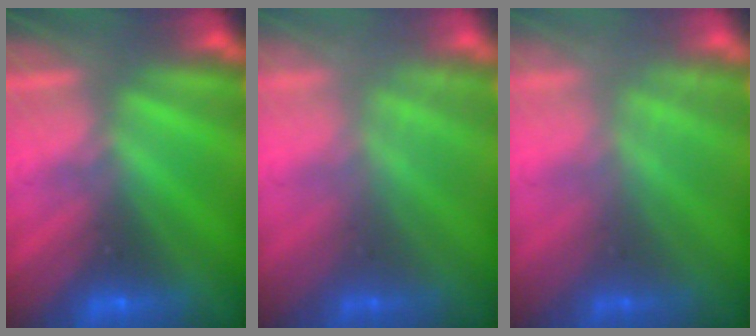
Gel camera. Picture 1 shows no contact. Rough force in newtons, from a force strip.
{"total": 2.3}
{"total": 2.3}